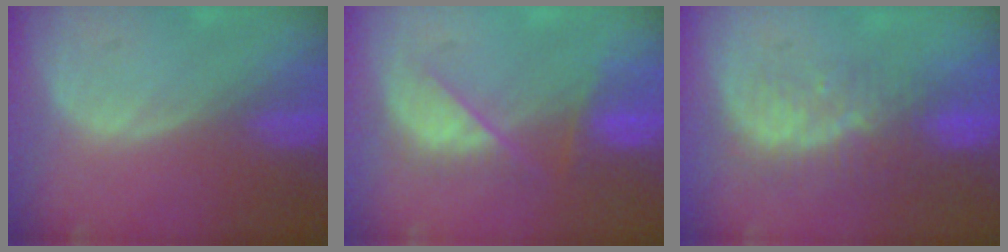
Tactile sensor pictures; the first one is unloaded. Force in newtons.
{"total": 5.6, "press": 5.6, "slide": 0.9}
{"total": 8.1, "press": 7.0, "slide": 4.0}